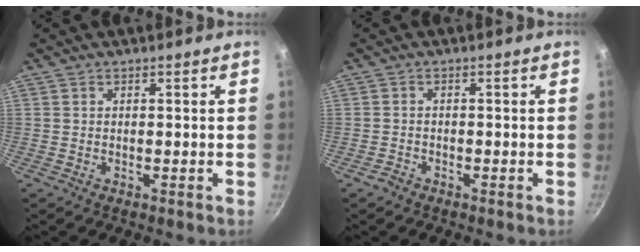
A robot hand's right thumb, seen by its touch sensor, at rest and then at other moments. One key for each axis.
{"total": 1.5, "fx": -1.1, "fy": 0.9, "fz": 0.2, "tx": -0.006, "ty": 0.014, "tz": -0.022}